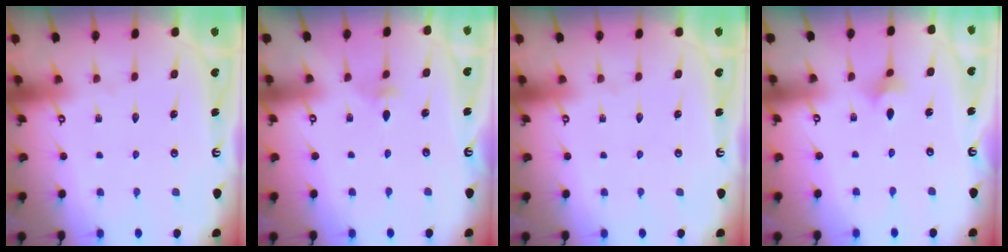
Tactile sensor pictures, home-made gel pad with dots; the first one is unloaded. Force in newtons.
{"total": 3.1, "press": 3.0, "slide": 0.7}
{"total": 0.0}
{"total": 1.9, "press": 1.8, "slide": 0.6}